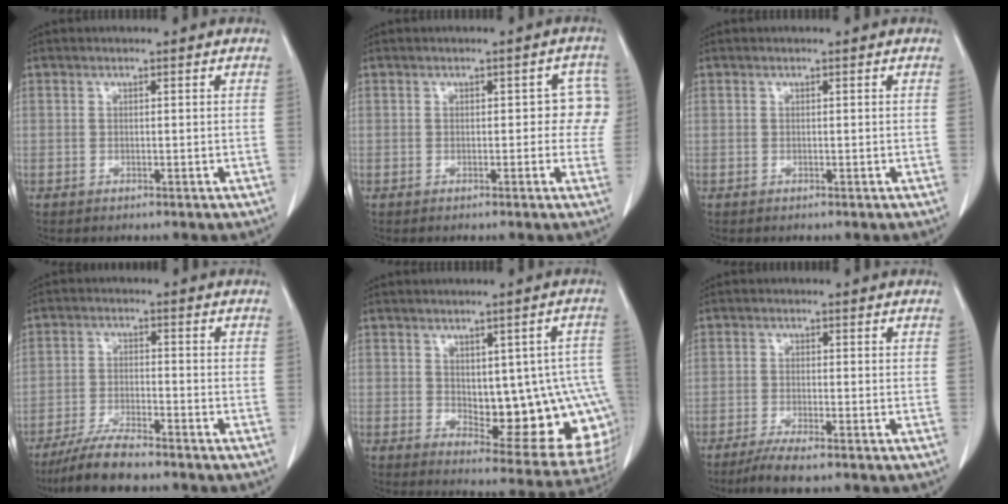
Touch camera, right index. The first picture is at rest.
{"total": 4.0, "force": [0.1, 2.5, 3.2], "torque": [-0.010, 0.023, -0.004]}
{"total": 0.0}
{"total": 6.9, "force": [-5.8, 0.8, 3.6], "torque": [-0.069, -0.020, -0.109]}
{"total": 16.1, "force": [-1.0, 6.5, 14.7], "torque": [-0.136, 0.015, 0.015]}
{"total": 4.2, "force": [-3.2, 0.2, 2.7], "torque": [-0.052, -0.011, -0.059]}